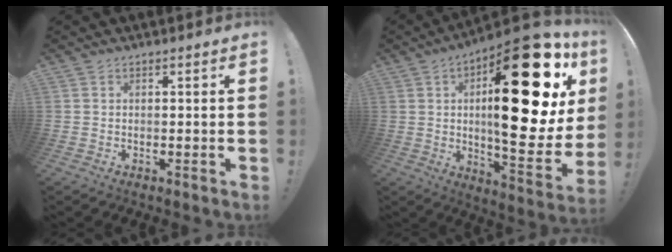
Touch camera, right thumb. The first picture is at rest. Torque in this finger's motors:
{"motor_torque": [1.17, 2.68, 2.52, 0.25, 0.67]}